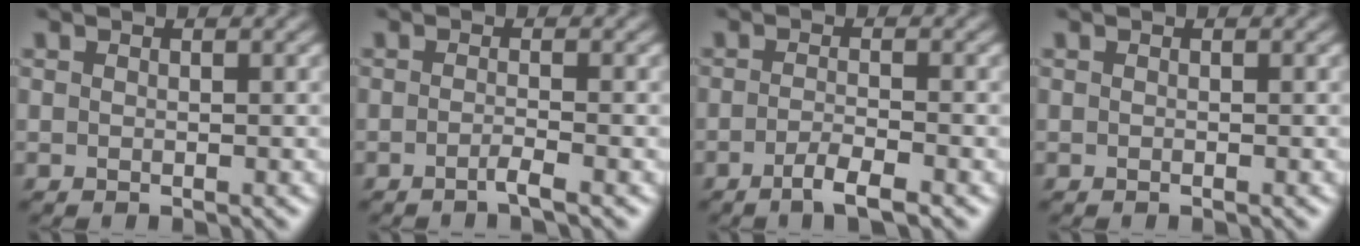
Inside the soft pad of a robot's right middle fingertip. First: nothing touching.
{"total": 1.4, "force": [-0.8, 0.2, 1.2], "torque": [-0.016, 0.002, -0.023]}
{"total": 2.6, "force": [-1.4, 0.5, 2.1], "torque": [-0.034, 0.002, -0.034]}
{"total": 0.0}